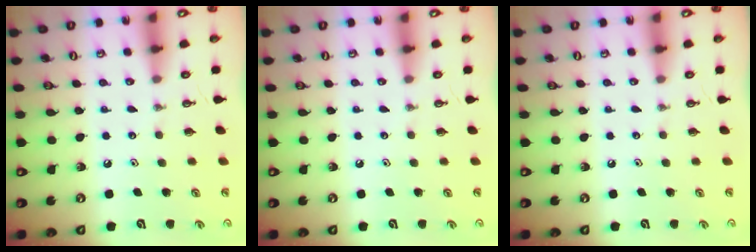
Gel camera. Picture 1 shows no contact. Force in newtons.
{"total": 0.0}
{"total": 0.0}